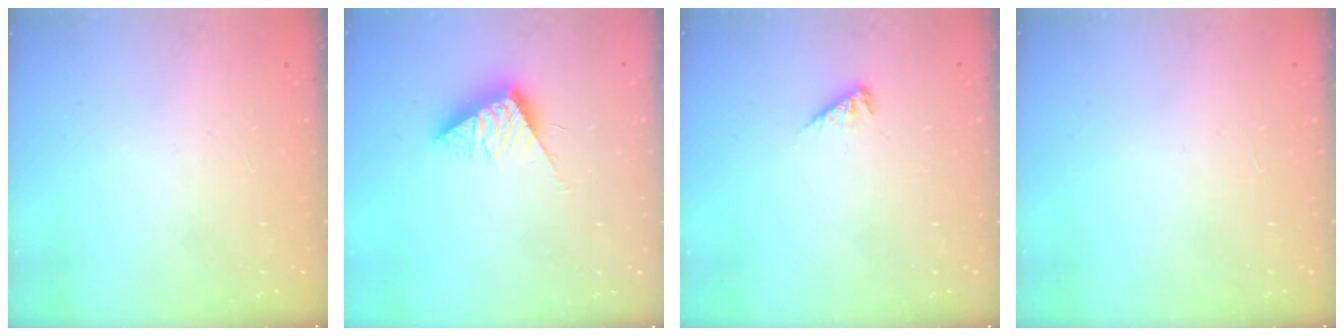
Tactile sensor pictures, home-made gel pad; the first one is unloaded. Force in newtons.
{"total": 8.5, "press": 8.5, "slide": 0.2}
{"total": 3.2, "press": 3.2, "slide": 0.5}
{"total": 0.0}